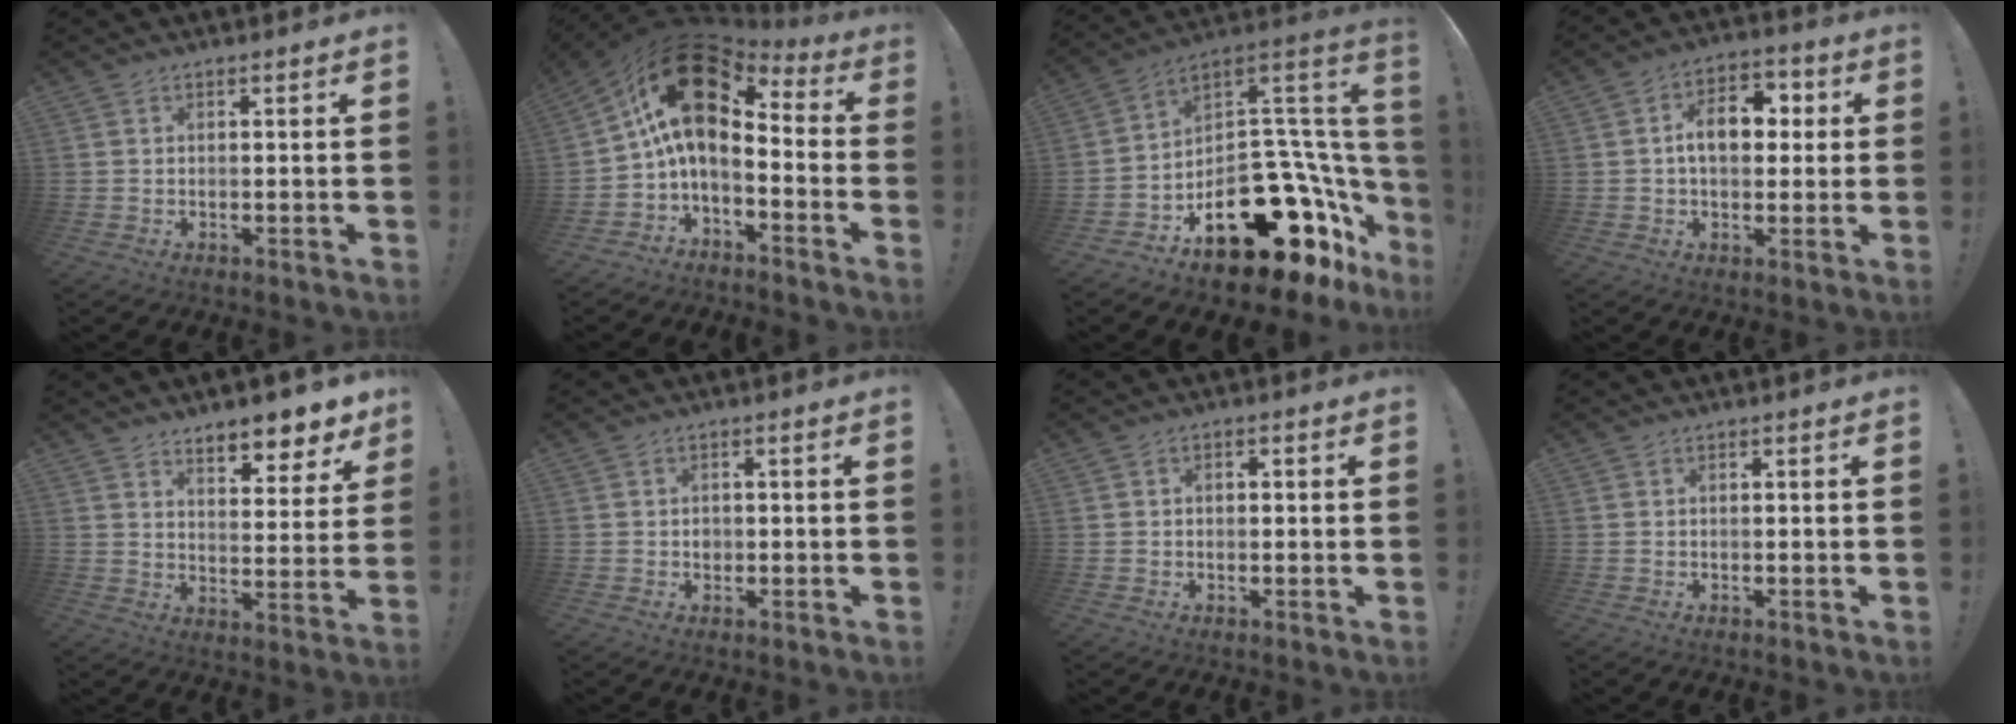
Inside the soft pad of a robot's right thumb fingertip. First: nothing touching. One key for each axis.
{"total": 16.4, "fx": 4.8, "fy": 8.5, "fz": 13.2, "tx": -0.235, "ty": -0.028, "tz": 0.089}
{"total": 24.4, "fx": -11.2, "fy": 14.0, "fz": 16.5, "tx": -0.180, "ty": 0.036, "tz": -0.145}
{"total": 11.1, "fx": 1.3, "fy": 7.4, "fz": 8.2, "tx": -0.107, "ty": 0.008, "tz": 0.023}
{"total": 8.7, "fx": 7.5, "fy": 2.7, "fz": 3.5, "tx": -0.032, "ty": -0.071, "tz": 0.131}
{"total": 1.7, "fx": -0.3, "fy": 1.6, "fz": 0.6, "tx": -0.007, "ty": 0.002, "tz": -0.007}
{"total": 1.2, "fx": -0.6, "fy": 0.9, "fz": 0.4, "tx": 0.002, "ty": 0.001, "tz": -0.014}
{"total": 0.0}